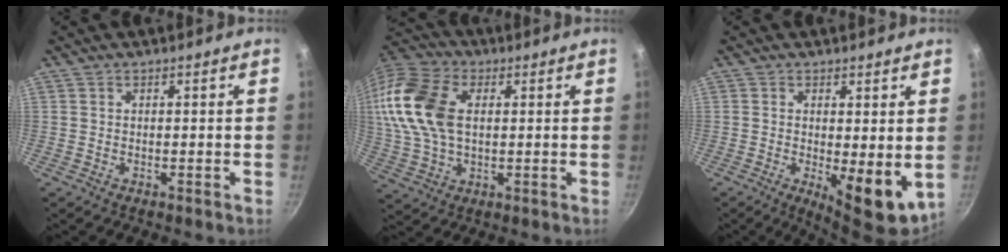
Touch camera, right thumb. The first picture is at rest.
{"total": 17.9, "force": [2.8, 11.5, 13.5], "torque": [-0.266, 0.016, 0.047]}
{"total": 8.8, "force": [-0.5, 3.1, 8.2], "torque": [-0.105, -0.018, 0.002]}